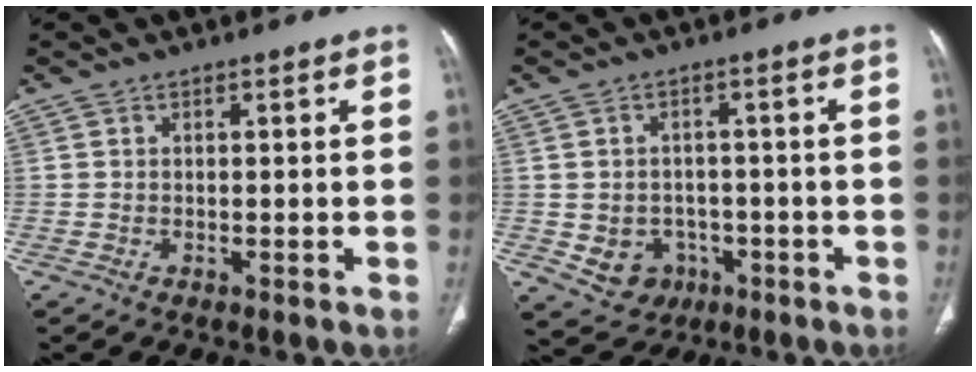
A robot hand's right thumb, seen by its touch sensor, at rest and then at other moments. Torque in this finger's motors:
{"motor_torque": [-0.28, 0.06, -0.05, 0.43, 0.12]}